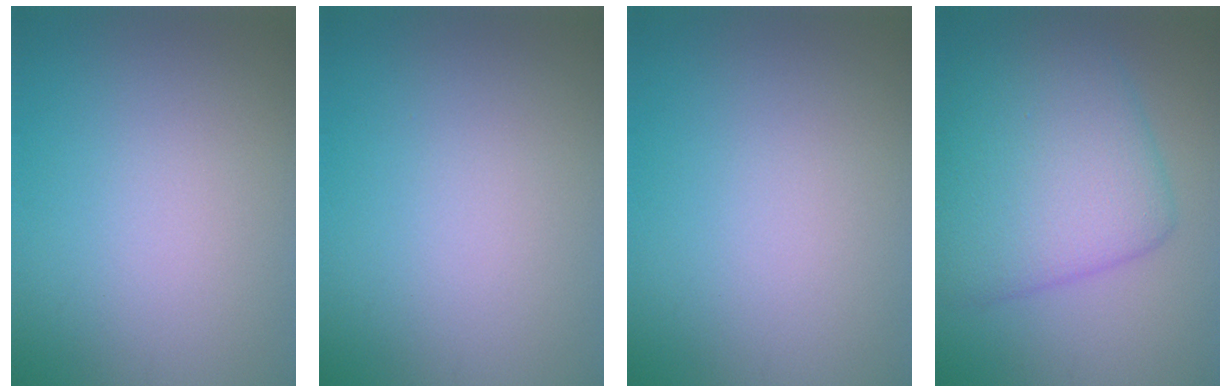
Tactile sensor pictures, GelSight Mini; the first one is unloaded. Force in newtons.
{"total": 0.0}
{"total": 0.0}
{"total": 8.5, "press": 8.5, "slide": 0.0}